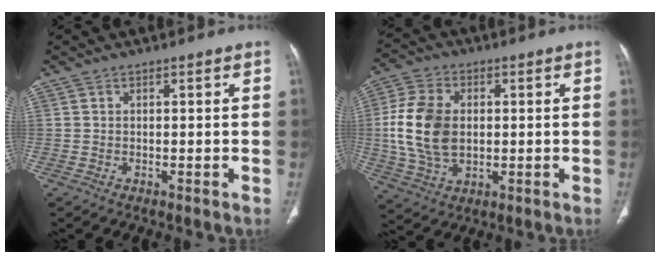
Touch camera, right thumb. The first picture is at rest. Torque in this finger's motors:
{"motor_torque": [1.68, 1.54, 1.22, -1.17, 0.36]}